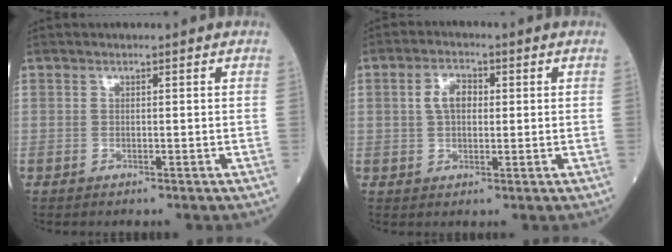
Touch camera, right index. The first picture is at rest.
{"total": 4.2, "force": [0.7, 2.6, 3.2], "torque": [-0.063, 0.012, 0.012]}